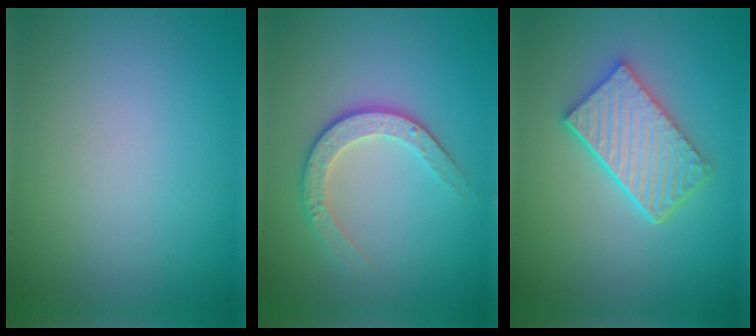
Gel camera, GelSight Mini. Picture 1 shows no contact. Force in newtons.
{"total": 3.2, "press": 2.6, "slide": 1.7}
{"total": 5.1, "press": 4.2, "slide": 2.8}